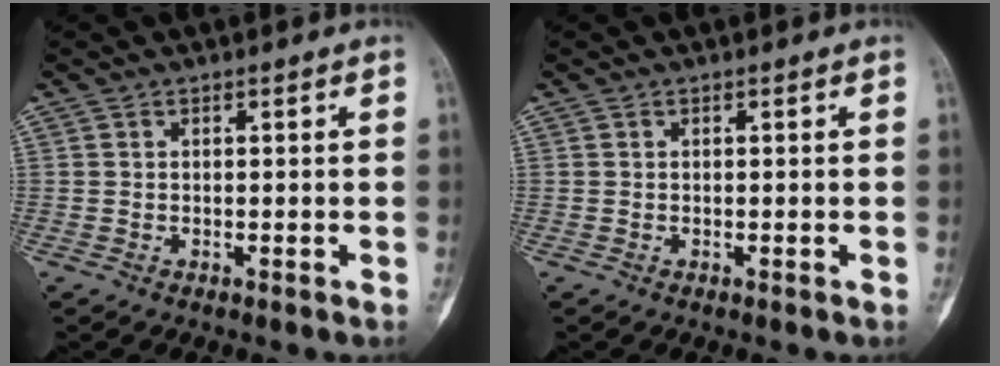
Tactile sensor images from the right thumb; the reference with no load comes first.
{"total": 0.0}